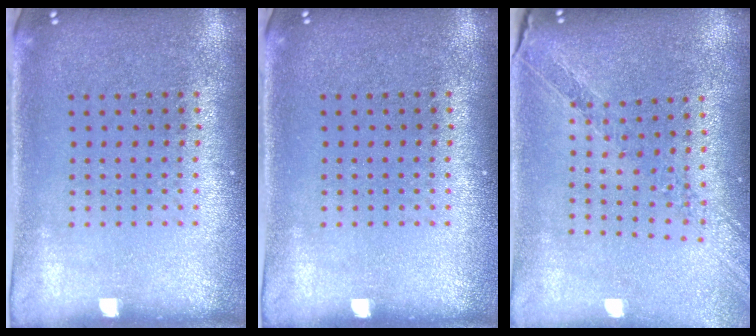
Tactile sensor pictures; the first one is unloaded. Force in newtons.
{"total": 0.0}
{"total": 1.1, "press": 1.1, "slide": 0.1}